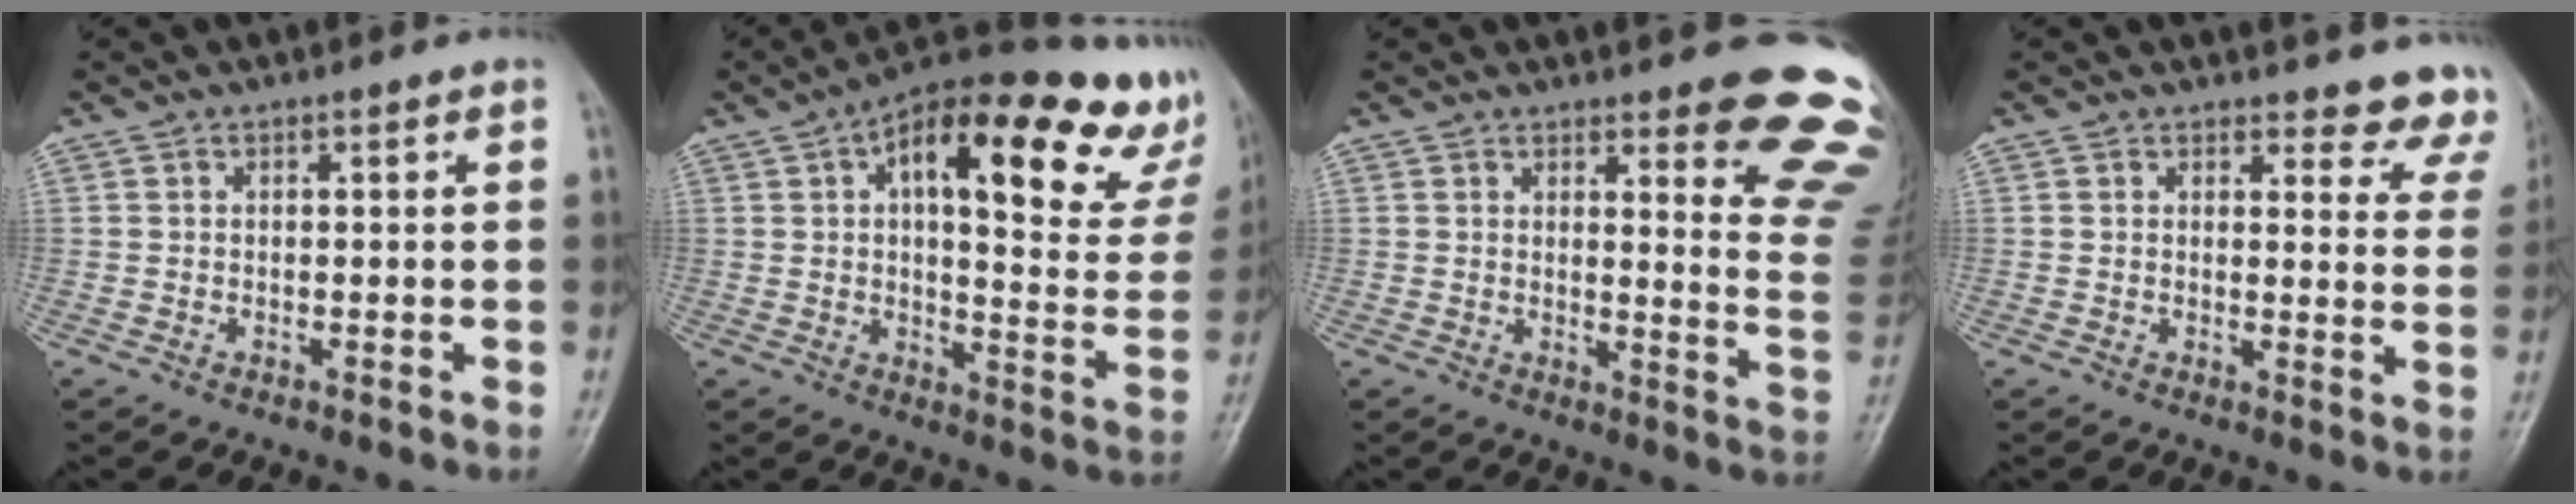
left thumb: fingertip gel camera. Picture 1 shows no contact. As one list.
[{"total": 28.8, "force": [13.8, 10.5, 23.0], "torque": [-0.278, -0.003, 0.181]}, {"total": 13.7, "force": [10.6, 3.1, 8.2], "torque": [-0.054, -0.088, 0.107]}, {"total": 9.7, "force": [9.2, 2.9, 0.8], "torque": [0.043, -0.068, 0.069]}]